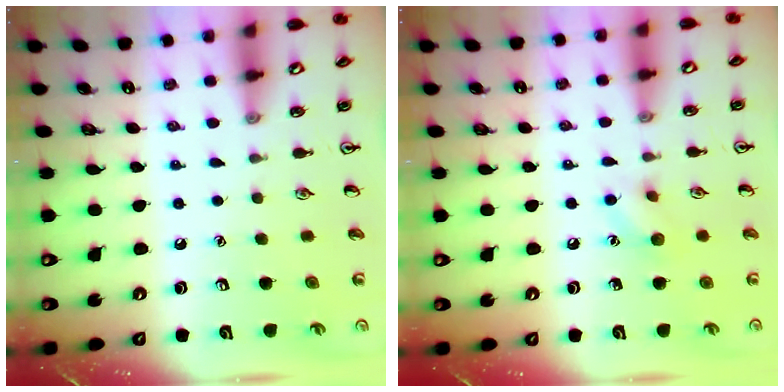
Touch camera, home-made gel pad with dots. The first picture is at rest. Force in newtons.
{"total": 7.4, "press": 7.2, "slide": 1.9}